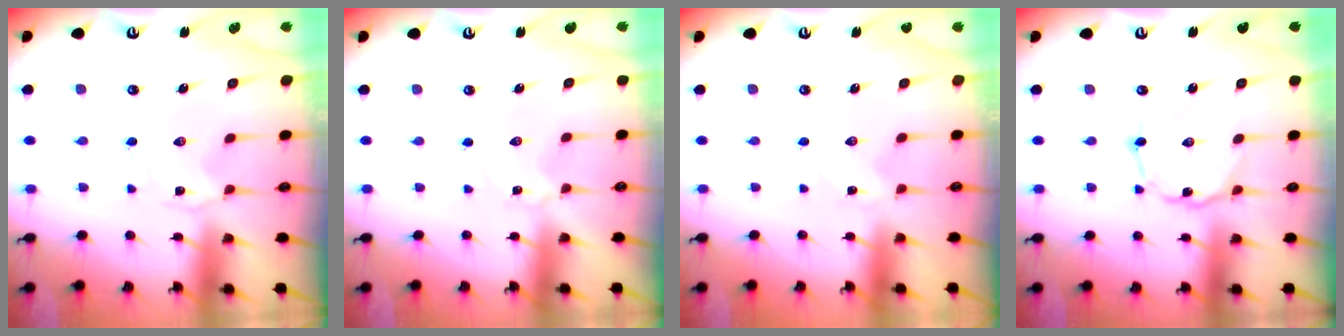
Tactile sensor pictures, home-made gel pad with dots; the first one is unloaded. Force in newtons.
{"total": 0.0}
{"total": 0.0}
{"total": 1.1, "press": 1.0, "slide": 0.2}